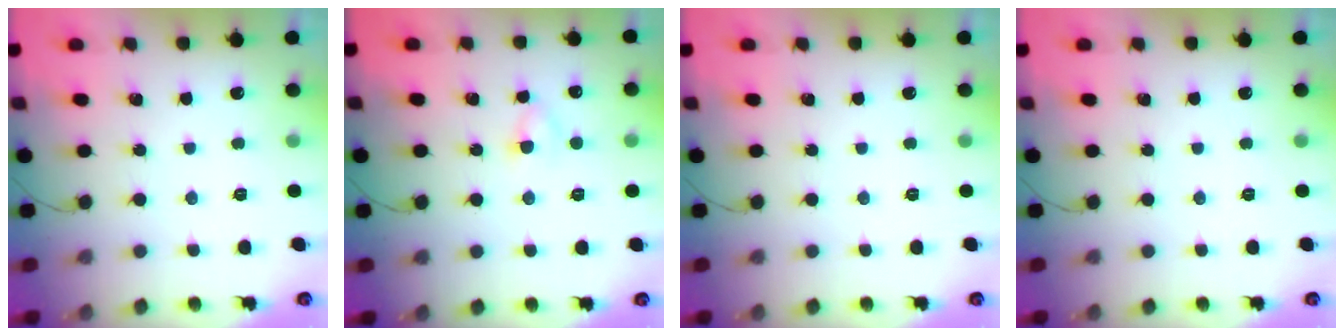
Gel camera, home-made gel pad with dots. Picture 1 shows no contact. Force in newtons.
{"total": 2.1, "press": 1.9, "slide": 0.9}
{"total": 0.0}
{"total": 0.0}